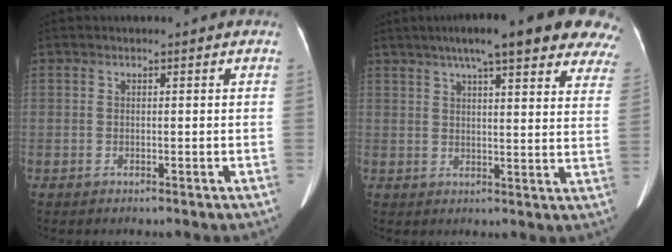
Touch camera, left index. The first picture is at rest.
{"total": 20.3, "force": [15.5, 3.3, 12.6], "torque": [-0.168, 0.033, 0.180]}